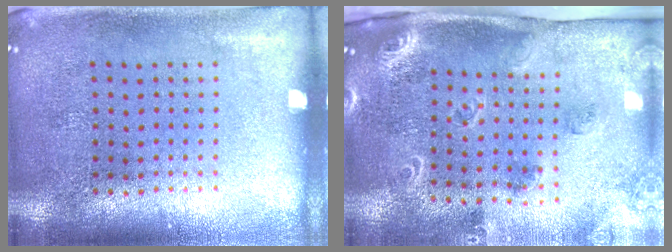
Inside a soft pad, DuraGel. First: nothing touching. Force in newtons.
{"total": 1.8, "press": 1.7, "slide": 0.5}